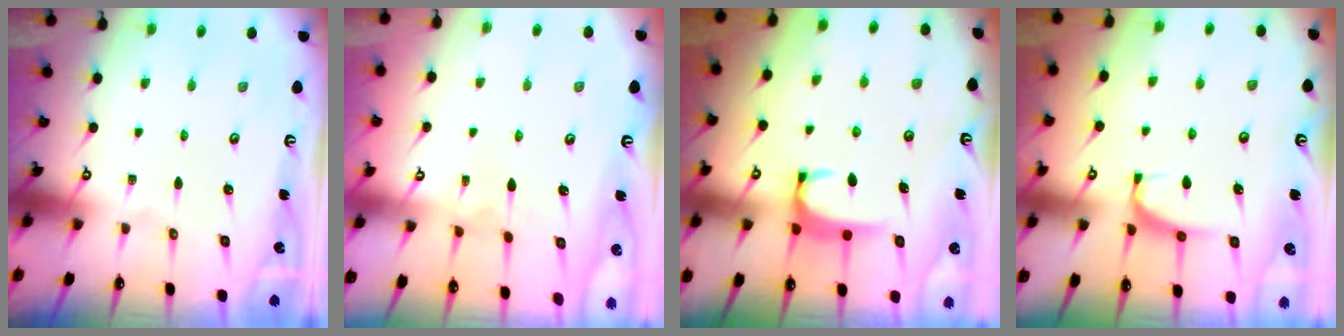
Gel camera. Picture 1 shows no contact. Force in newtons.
{"total": 2.9, "press": 2.8, "slide": 0.5}
{"total": 1.9, "press": 1.8, "slide": 0.5}
{"total": 2.1, "press": 2.0, "slide": 0.6}